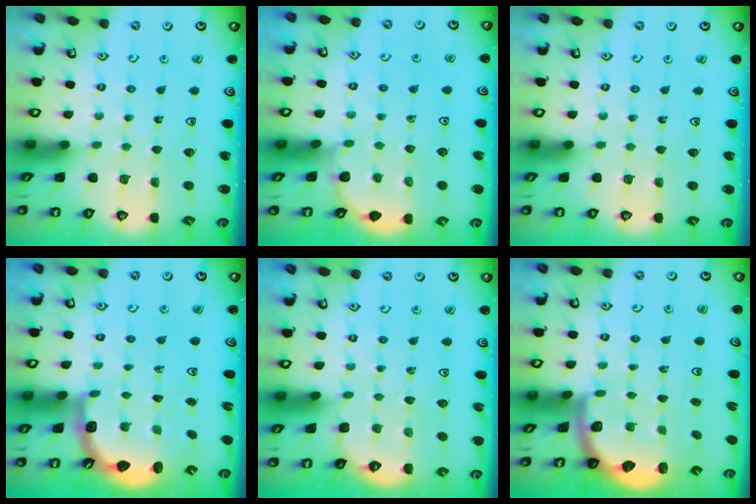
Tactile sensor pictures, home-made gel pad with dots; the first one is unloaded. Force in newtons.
{"total": 2.9, "press": 2.9, "slide": 0.3}
{"total": 0.0}
{"total": 3.3, "press": 2.3, "slide": 2.3}
{"total": 1.6, "press": 1.5, "slide": 0.5}
{"total": 2.2, "press": 2.1, "slide": 0.7}